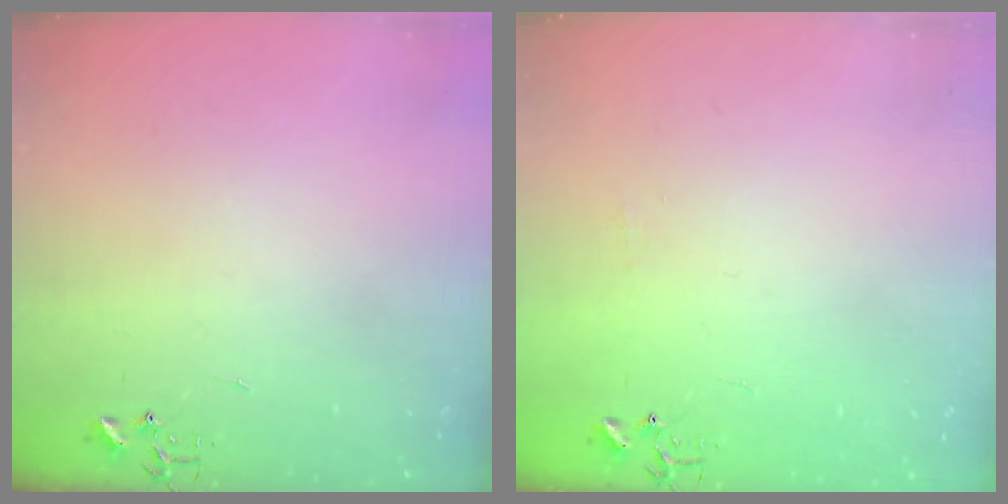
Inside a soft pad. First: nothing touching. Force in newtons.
{"total": 3.9, "press": 3.8, "slide": 0.6}